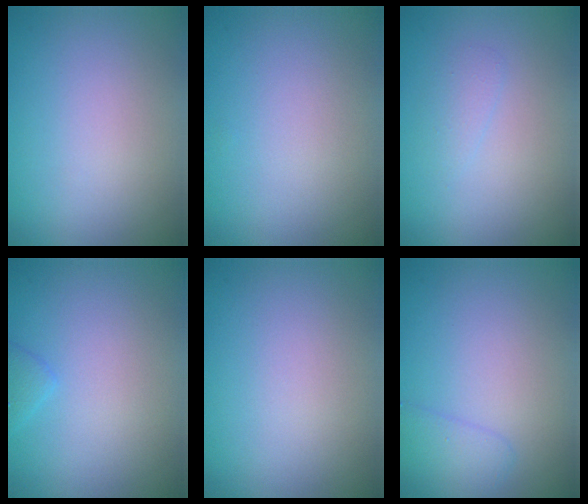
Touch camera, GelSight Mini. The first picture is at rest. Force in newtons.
{"total": 0.0}
{"total": 1.0, "press": 1.0, "slide": 0.0}
{"total": 1.1, "press": 1.0, "slide": 0.1}
{"total": 0.0}
{"total": 1.7, "press": 1.7, "slide": 0.1}